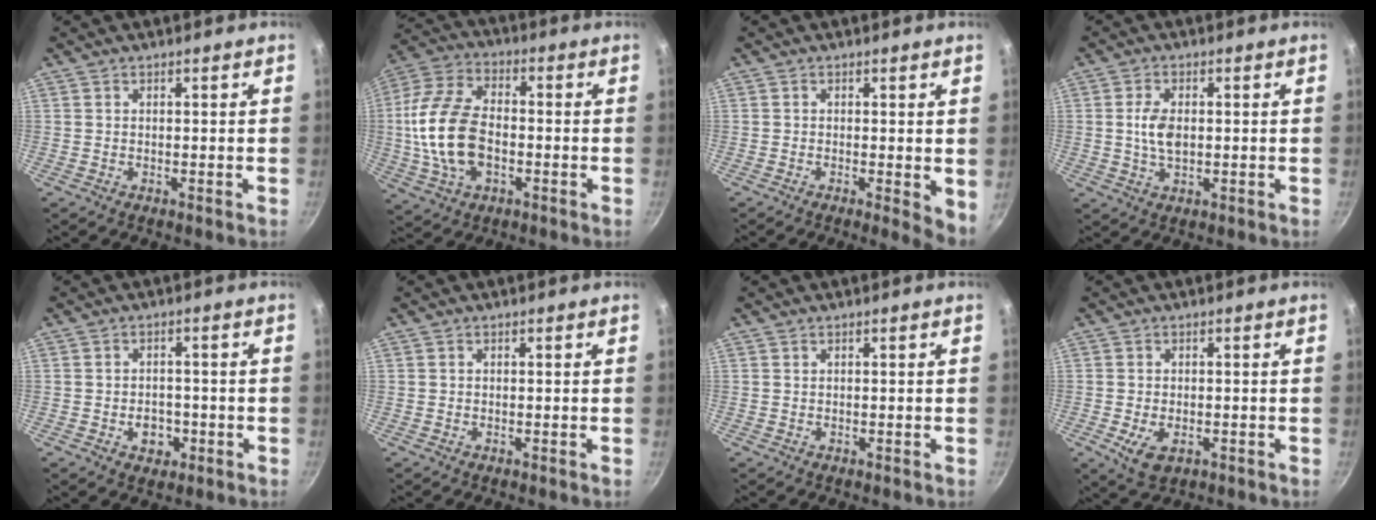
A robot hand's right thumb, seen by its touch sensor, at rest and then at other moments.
{"total": 16.6, "force": [-2.0, 10.0, 13.1], "torque": [-0.253, 0.025, -0.046]}
{"total": 4.0, "force": [-0.4, 1.4, 3.8], "torque": [-0.043, -0.007, -0.006]}
{"total": 5.2, "force": [0.3, 3.0, 4.2], "torque": [-0.076, 0.000, 0.003]}
{"total": 4.4, "force": [-1.5, 3.4, 2.4], "torque": [-0.018, 0.011, -0.019]}
{"total": 0.0}
{"total": 0.0}
{"total": 5.1, "force": [-1.6, 3.1, 3.7], "torque": [-0.064, -0.007, -0.022]}